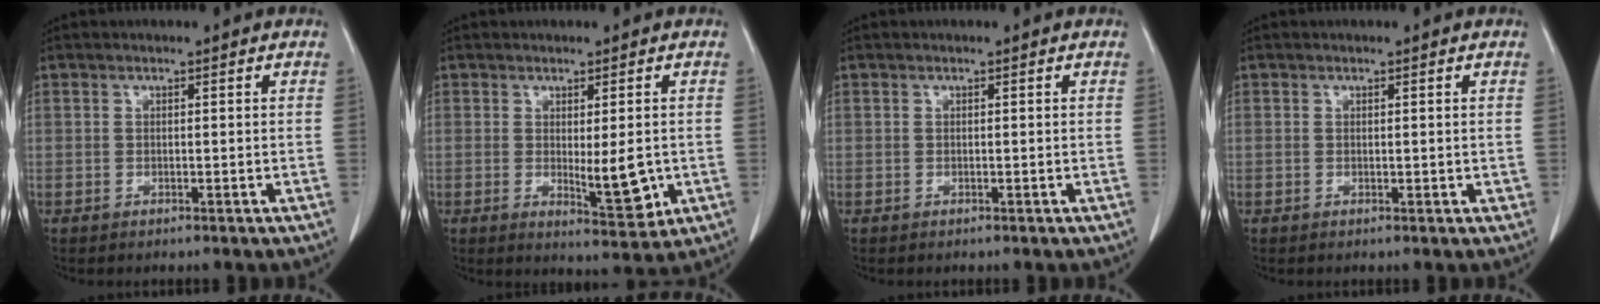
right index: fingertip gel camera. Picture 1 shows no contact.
{"total": 6.3, "force": [-0.6, 1.7, 6.0], "torque": [-0.080, -0.014, -0.002]}
{"total": 0.0}
{"total": 0.6, "force": [0.2, 0.4, 0.5], "torque": [-0.005, 0.002, 0.006]}